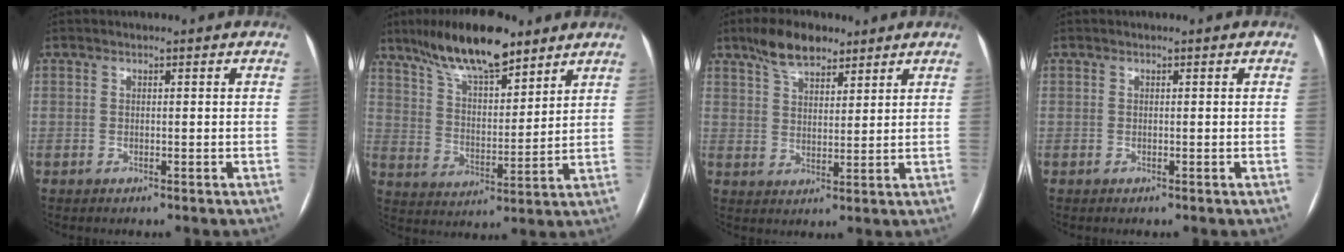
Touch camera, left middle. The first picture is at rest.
{"total": 14.9, "force": [11.2, 4.1, 9.0], "torque": [-0.161, 0.012, 0.197]}
{"total": 7.3, "force": [5.4, 3.0, 3.8], "torque": [-0.069, 0.013, 0.098]}
{"total": 0.0}